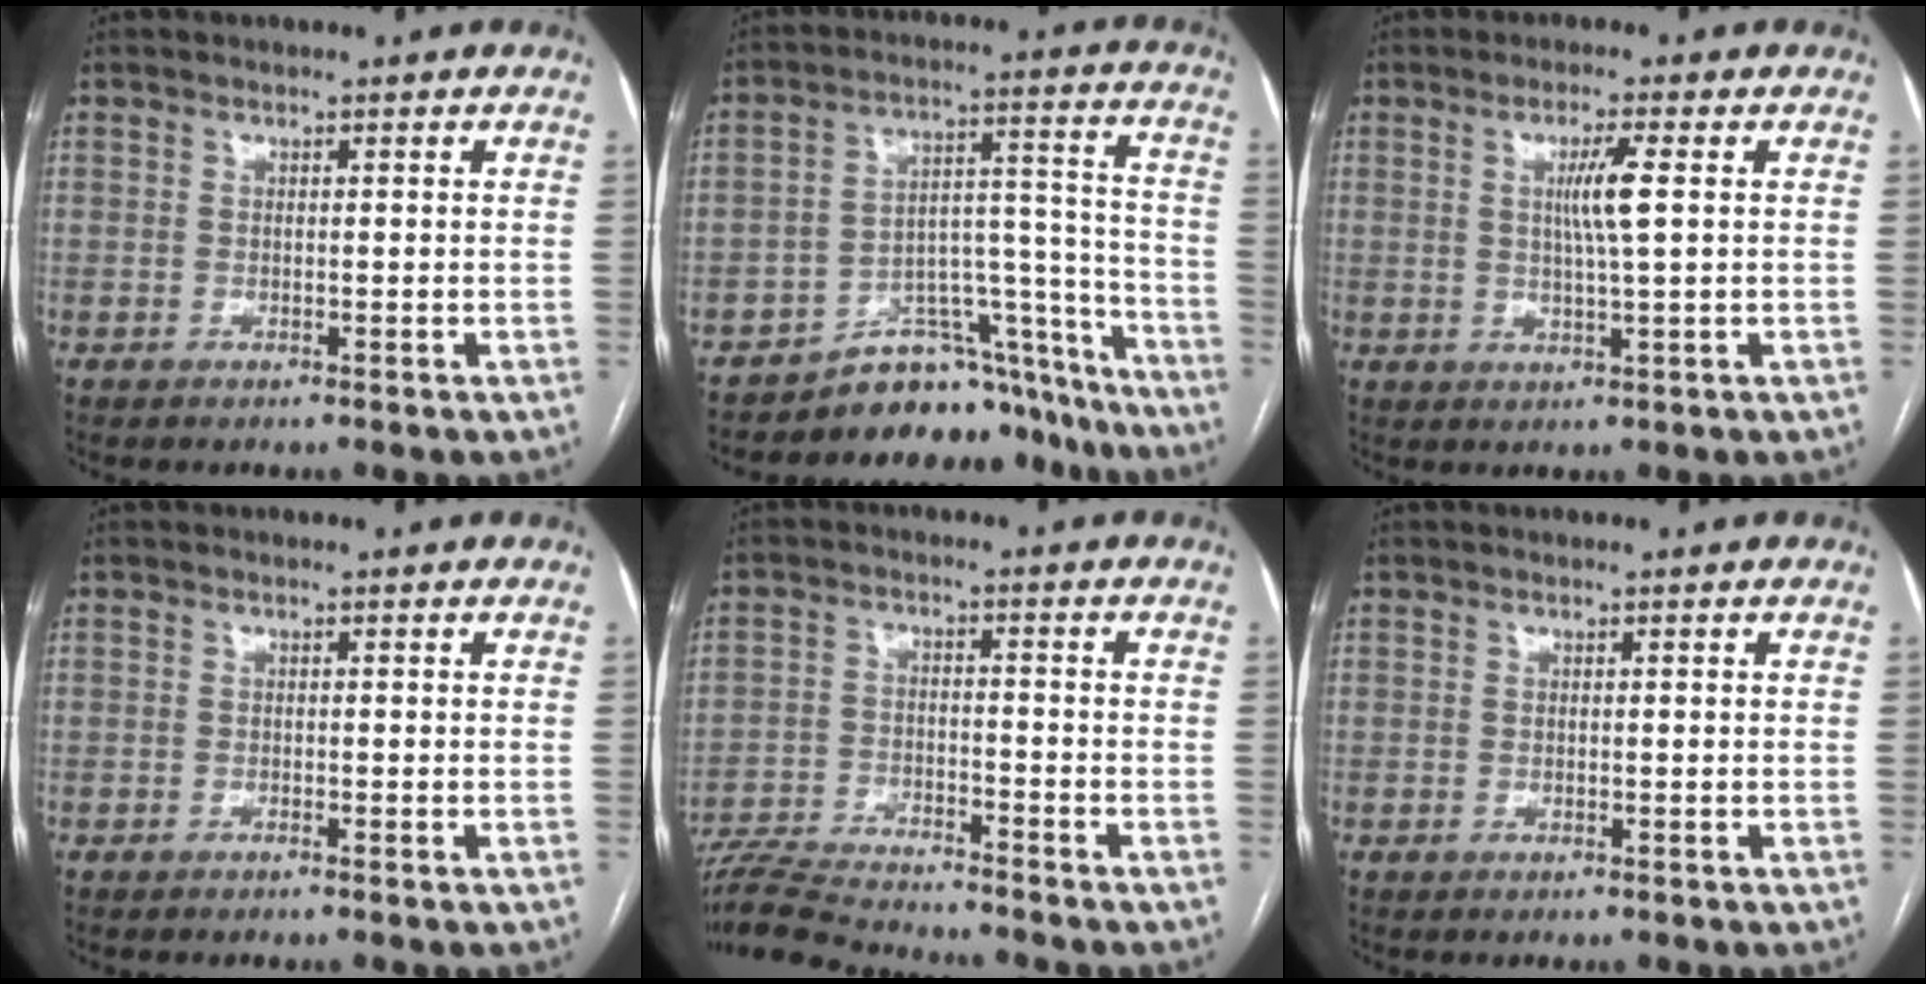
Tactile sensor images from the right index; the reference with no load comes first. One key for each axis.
{"total": 14.3, "fx": -13.2, "fy": 5.2, "fz": 1.5, "tx": 0.018, "ty": 0.086, "tz": -0.192}
{"total": 4.7, "fx": 0.9, "fy": -0.3, "fz": 4.6, "tx": -0.085, "ty": -0.003, "tz": 0.018}
{"total": 0.0}
{"total": 11.0, "fx": -10.4, "fy": 0.5, "fz": 3.5, "tx": -0.059, "ty": -0.012, "tz": -0.176}
{"total": 0.0}